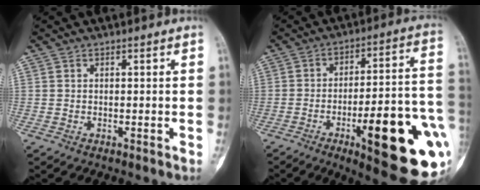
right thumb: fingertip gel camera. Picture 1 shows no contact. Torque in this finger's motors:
{"motor_torque": [3.17, 1.84, 1.96, -0.81, 0.42]}